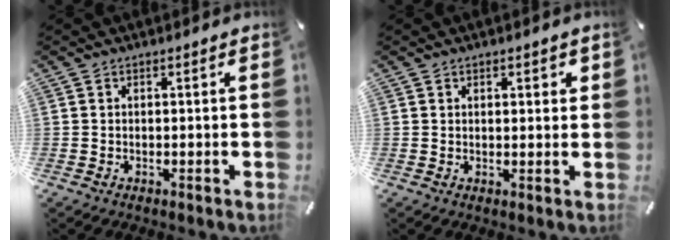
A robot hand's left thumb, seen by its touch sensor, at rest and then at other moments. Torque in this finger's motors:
{"motor_torque": [-0.21, -0.31, -0.07, 0.00, -0.01]}